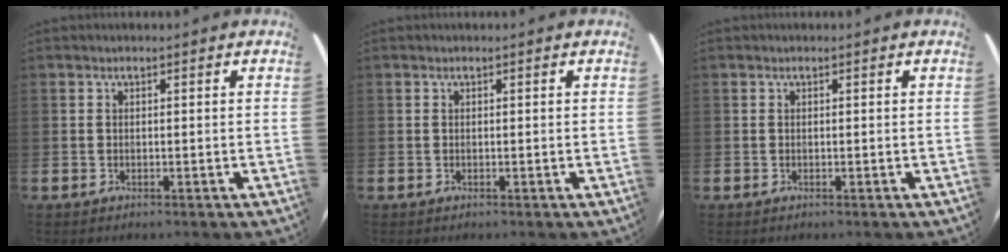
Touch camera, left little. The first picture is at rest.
{"total": 0.0}
{"total": 0.0}